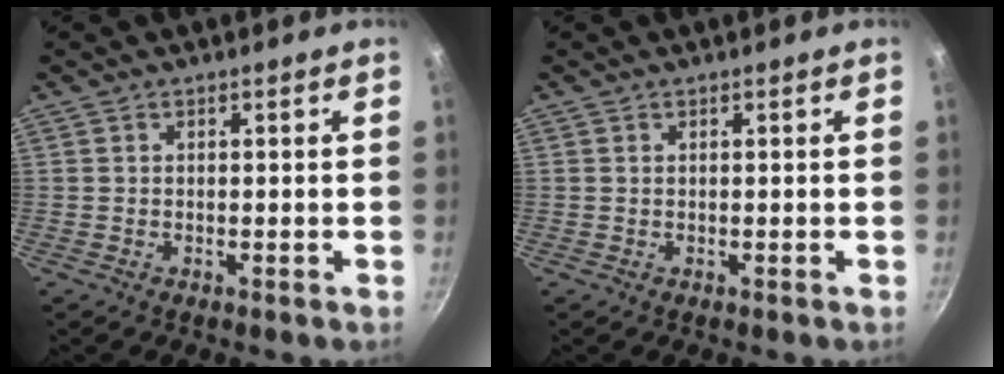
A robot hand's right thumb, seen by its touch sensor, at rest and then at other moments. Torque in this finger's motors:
{"motor_torque": [0.18, 0.08, 0.07, -0.44, 0.00]}